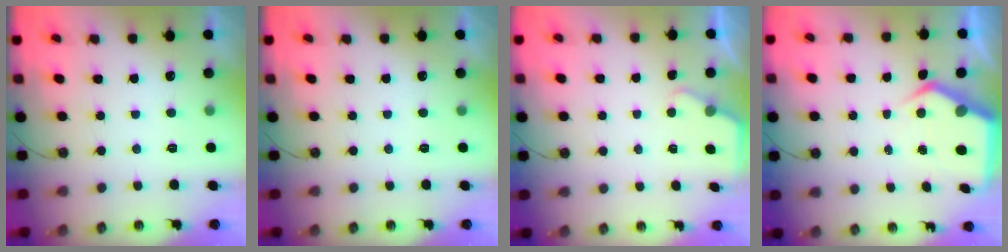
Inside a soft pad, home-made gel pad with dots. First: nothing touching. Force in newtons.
{"total": 0.0}
{"total": 2.1, "press": 2.0, "slide": 0.4}
{"total": 6.5, "press": 6.5, "slide": 0.6}